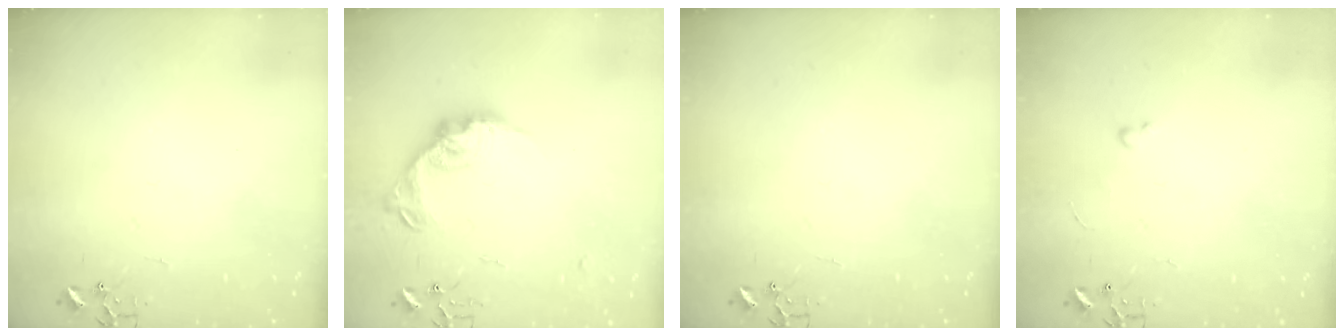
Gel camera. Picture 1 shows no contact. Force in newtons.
{"total": 15.6, "press": 15.6, "slide": 0.7}
{"total": 0.0}
{"total": 2.4, "press": 2.3, "slide": 0.4}